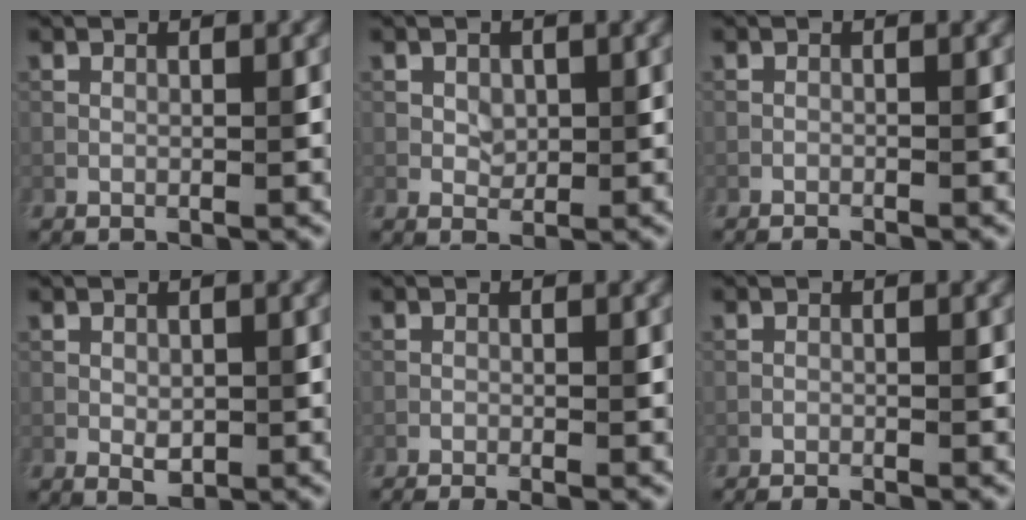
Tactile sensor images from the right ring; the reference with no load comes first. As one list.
[{"total": 1.3, "force": [0.0, 1.2, 0.4], "torque": [-0.009, -0.005, 0.007]}, {"total": 1.1, "force": [-1.0, 0.1, 0.6], "torque": [-0.008, 0.003, -0.016]}, {"total": 1.3, "force": [-0.5, 1.0, 0.8], "torque": [-0.015, -0.005, -0.002]}, {"total": 2.3, "force": [-1.5, 0.5, 1.5], "torque": [-0.017, 0.004, -0.028]}, {"total": 1.8, "force": [-1.5, 0.3, 1.0], "torque": [-0.009, 0.006, -0.027]}]